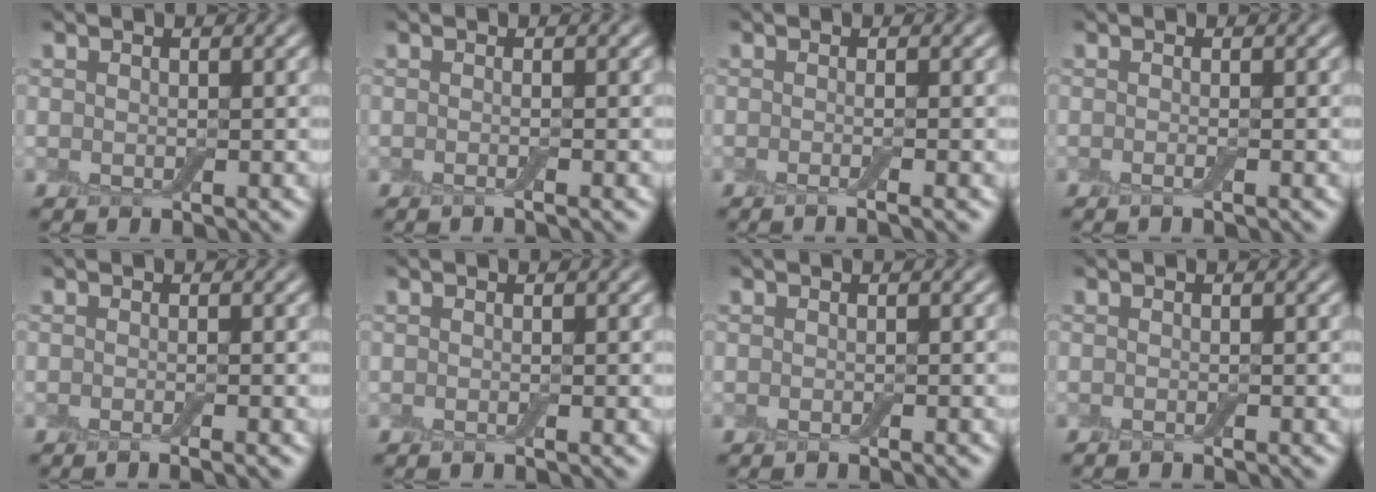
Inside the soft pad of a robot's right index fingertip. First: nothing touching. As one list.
[{"total": 1.2, "force": [-0.4, 0.2, 1.1], "torque": [-0.012, -0.007, -0.013]}, {"total": 2.5, "force": [-0.6, 0.9, 2.2], "torque": [-0.010, -0.004, -0.020]}, {"total": 0.8, "force": [-0.3, 0.2, 0.7], "torque": [-0.011, -0.008, -0.011]}, {"total": 1.9, "force": [-0.8, 0.5, 1.6], "torque": [-0.004, -0.002, -0.014]}, {"total": 0.8, "force": [-0.3, 0.1, 0.7], "torque": [-0.008, -0.004, -0.006]}, {"total": 0.9, "force": [-0.6, 0.1, 0.7], "torque": [-0.005, -0.001, -0.011]}, {"total": 0.8, "force": [-0.7, 0.0, 0.4], "torque": [-0.002, -0.004, -0.014]}]